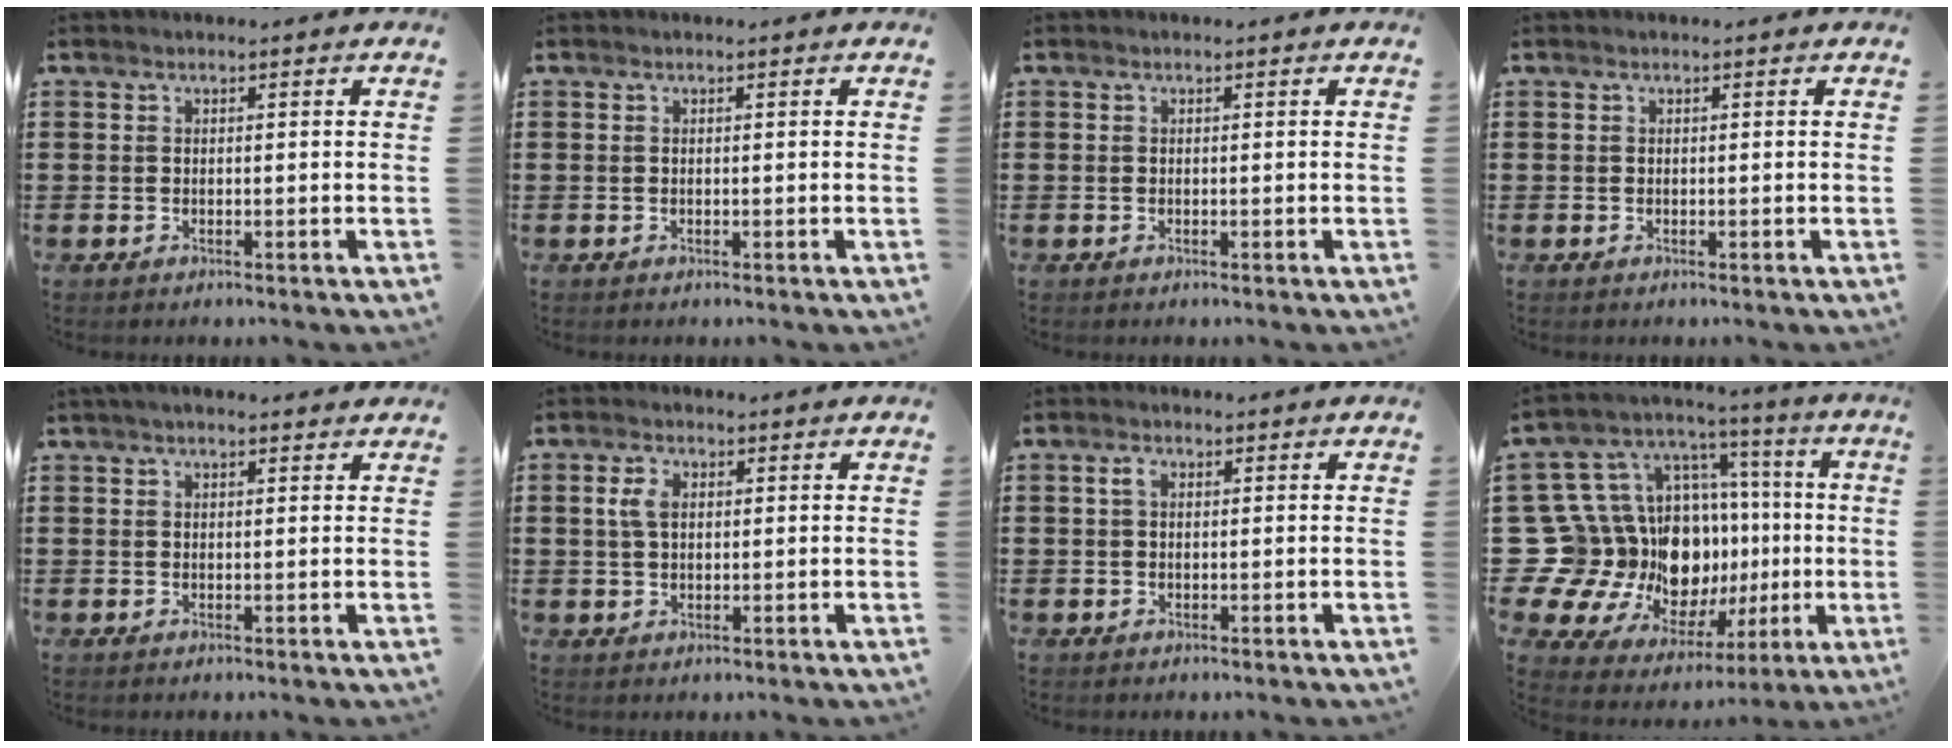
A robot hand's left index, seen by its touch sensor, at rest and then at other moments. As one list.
[{"total": 0.0}, {"total": 0.0}, {"total": 0.0}, {"total": 1.0, "force": [0.4, 0.4, 0.7], "torque": [-0.015, 0.004, 0.007]}, {"total": 3.4, "force": [1.0, 2.0, 2.5], "torque": [-0.057, 0.010, 0.016]}, {"total": 1.7, "force": [0.5, 1.1, 1.3], "torque": [-0.029, 0.008, 0.009]}, {"total": 19.1, "force": [-2.1, 16.9, 8.7], "torque": [-0.213, -0.036, 0.007]}]